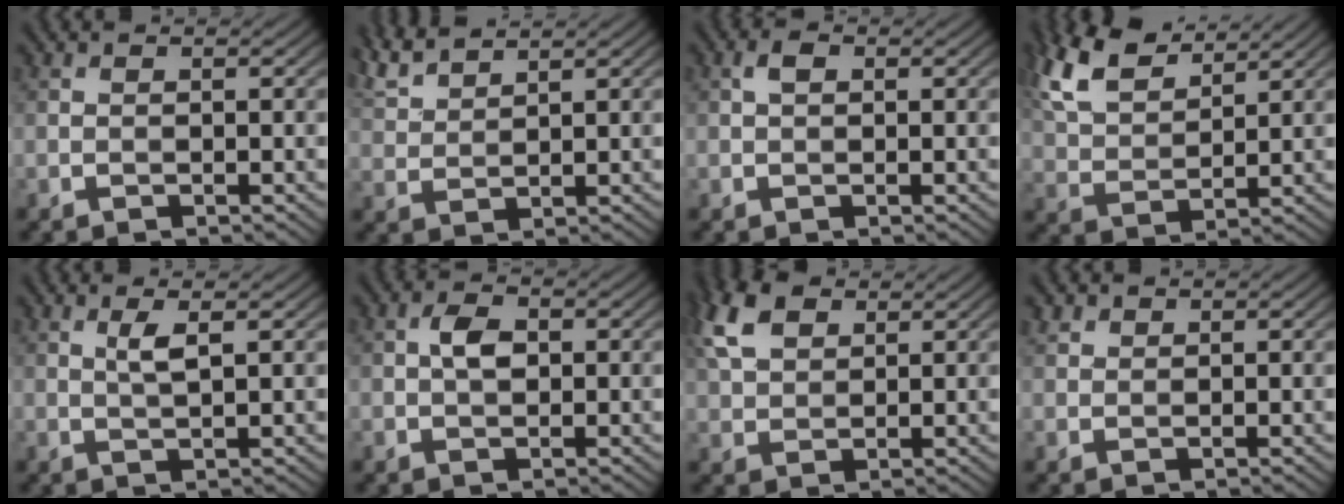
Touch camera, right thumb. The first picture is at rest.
{"total": 4.6, "force": [4.0, 0.8, 2.0], "torque": [-0.058, 0.012, 0.088]}
{"total": 1.6, "force": [0.5, 1.0, 1.2], "torque": [-0.023, 0.006, 0.005]}
{"total": 9.9, "force": [6.5, 4.2, 6.1], "torque": [-0.164, 0.021, 0.136]}
{"total": 2.4, "force": [0.9, 0.3, 2.2], "torque": [-0.048, 0.001, 0.019]}
{"total": 2.8, "force": [0.3, 1.7, 2.3], "torque": [-0.045, 0.005, 0.003]}
{"total": 7.3, "force": [3.6, 4.2, 4.7], "torque": [-0.127, 0.019, 0.070]}
{"total": 1.3, "force": [1.0, 0.8, 0.3], "torque": [-0.007, 0.004, 0.023]}